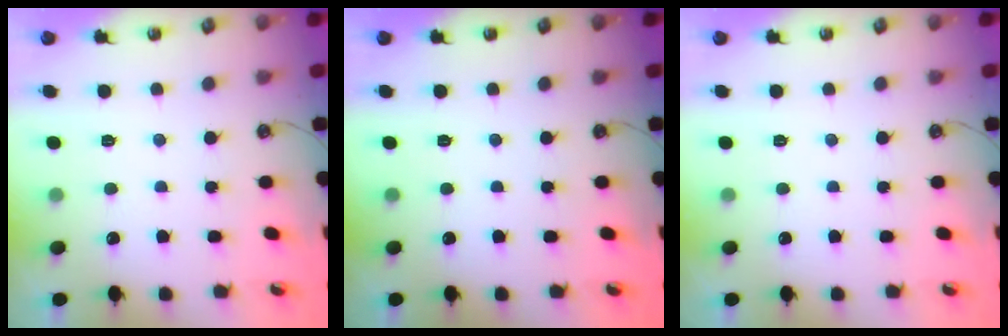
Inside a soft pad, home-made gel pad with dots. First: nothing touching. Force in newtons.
{"total": 0.0}
{"total": 0.0}